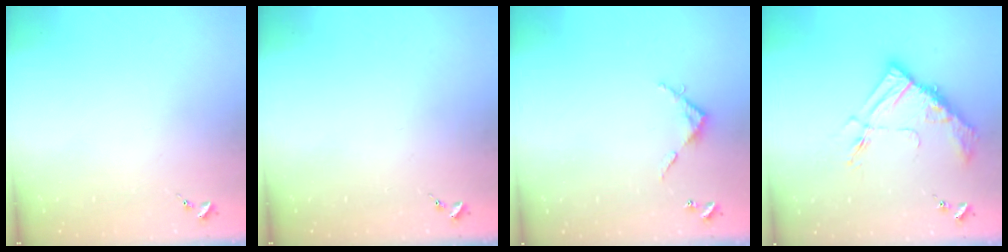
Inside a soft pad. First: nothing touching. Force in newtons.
{"total": 0.0}
{"total": 4.5, "press": 4.5, "slide": 0.4}
{"total": 14.1, "press": 14.0, "slide": 1.1}